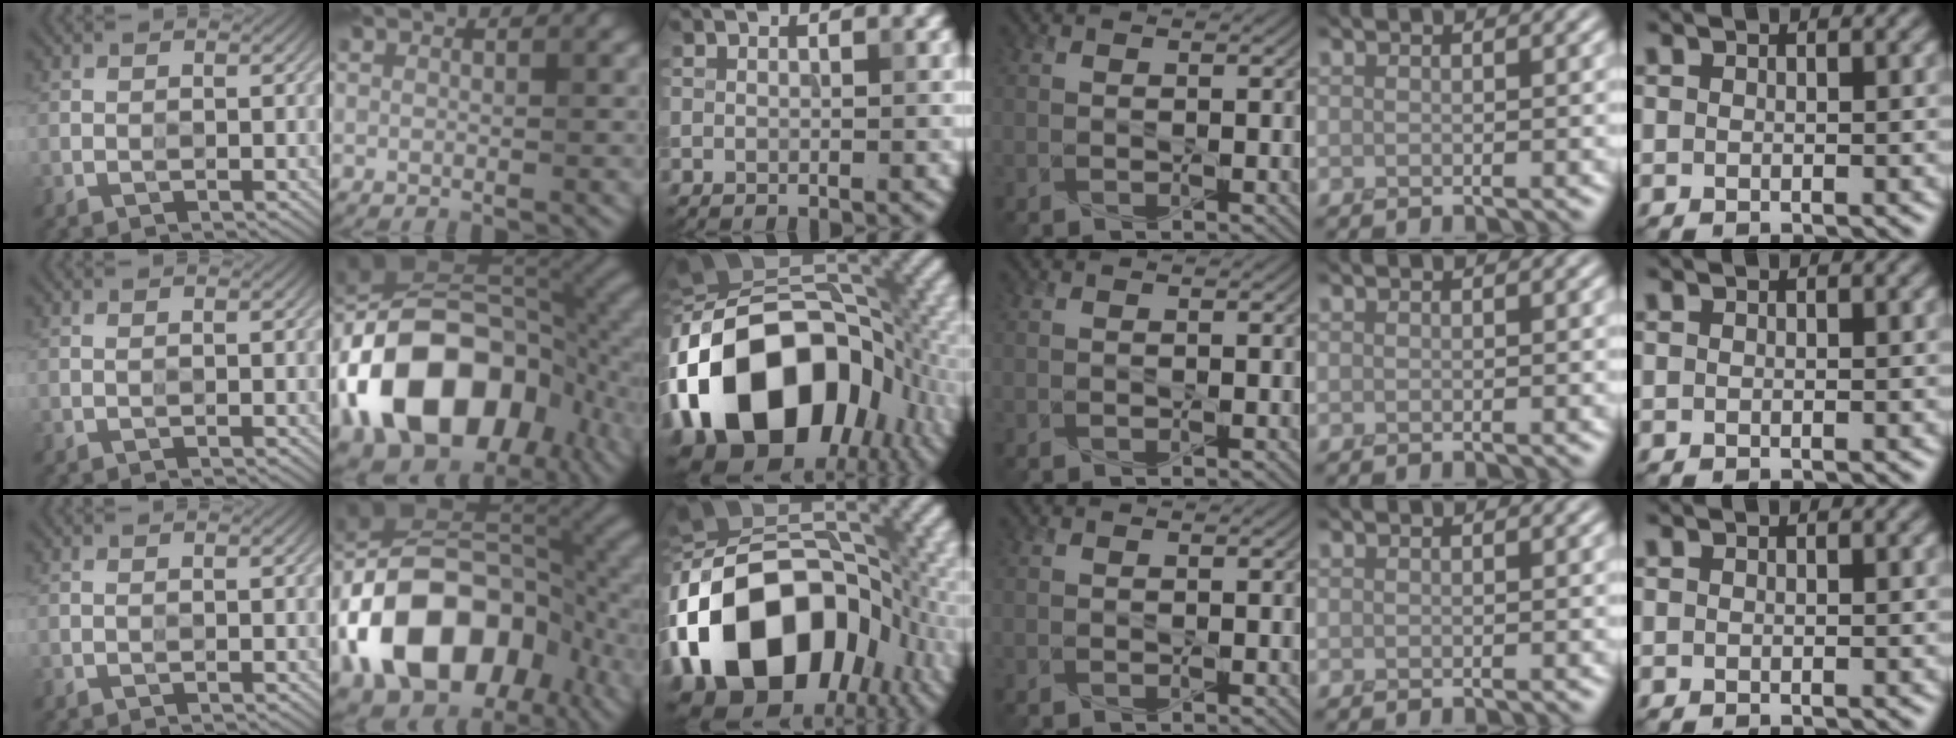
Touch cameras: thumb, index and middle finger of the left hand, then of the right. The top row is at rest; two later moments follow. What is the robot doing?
{"motion": "press", "object": "gel pad"}